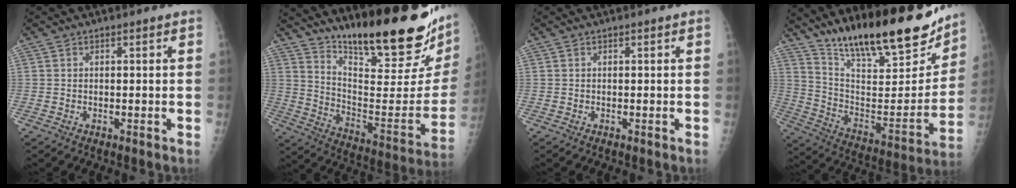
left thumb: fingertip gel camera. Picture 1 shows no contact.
{"total": 29.1, "force": [20.8, 6.2, 19.4], "torque": [-0.269, -0.119, 0.312]}
{"total": 0.0}
{"total": 25.4, "force": [19.3, 7.1, 15.0], "torque": [-0.202, -0.086, 0.311]}